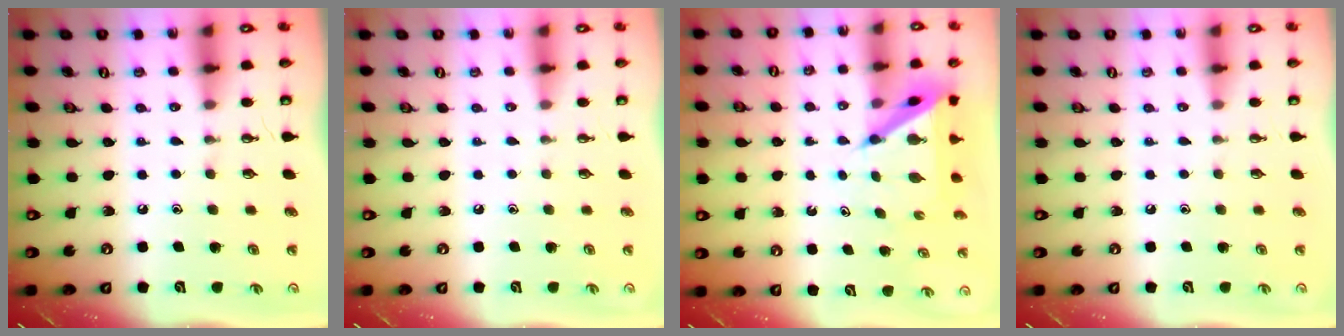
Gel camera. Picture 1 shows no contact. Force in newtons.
{"total": 0.0}
{"total": 6.8, "press": 6.7, "slide": 0.5}
{"total": 0.0}